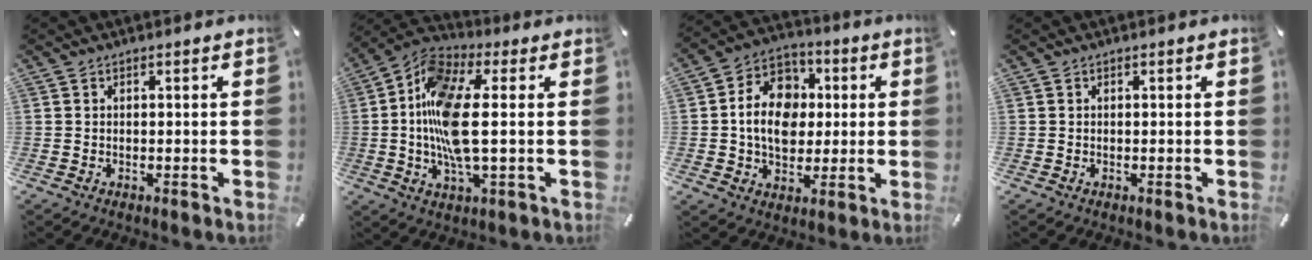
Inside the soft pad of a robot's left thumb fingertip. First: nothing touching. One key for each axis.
{"total": 14.5, "fx": 0.0, "fy": 5.4, "fz": 13.4, "tx": -0.291, "ty": -0.015, "tz": -0.007}
{"total": 12.8, "fx": 0.2, "fy": 10.5, "fz": 7.2, "tx": -0.133, "ty": 0.016, "tz": 0.003}
{"total": 0.0}